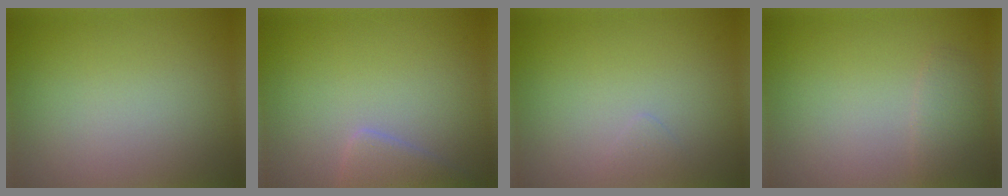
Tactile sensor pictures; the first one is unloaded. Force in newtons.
{"total": 2.0, "press": 2.0, "slide": 0.2}
{"total": 0.6, "press": 0.6, "slide": 0.0}
{"total": 1.4, "press": 1.4, "slide": 0.1}